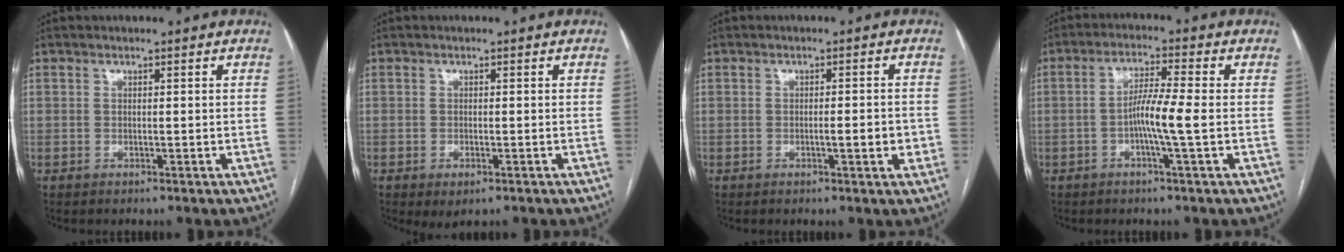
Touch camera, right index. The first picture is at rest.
{"total": 2.5, "force": [-1.3, 1.0, 1.9], "torque": [-0.028, -0.003, -0.011]}
{"total": 3.1, "force": [-0.7, 0.5, 2.9], "torque": [-0.046, 0.000, -0.009]}
{"total": 5.7, "force": [-1.2, -0.5, 5.6], "torque": [-0.105, 0.003, -0.024]}